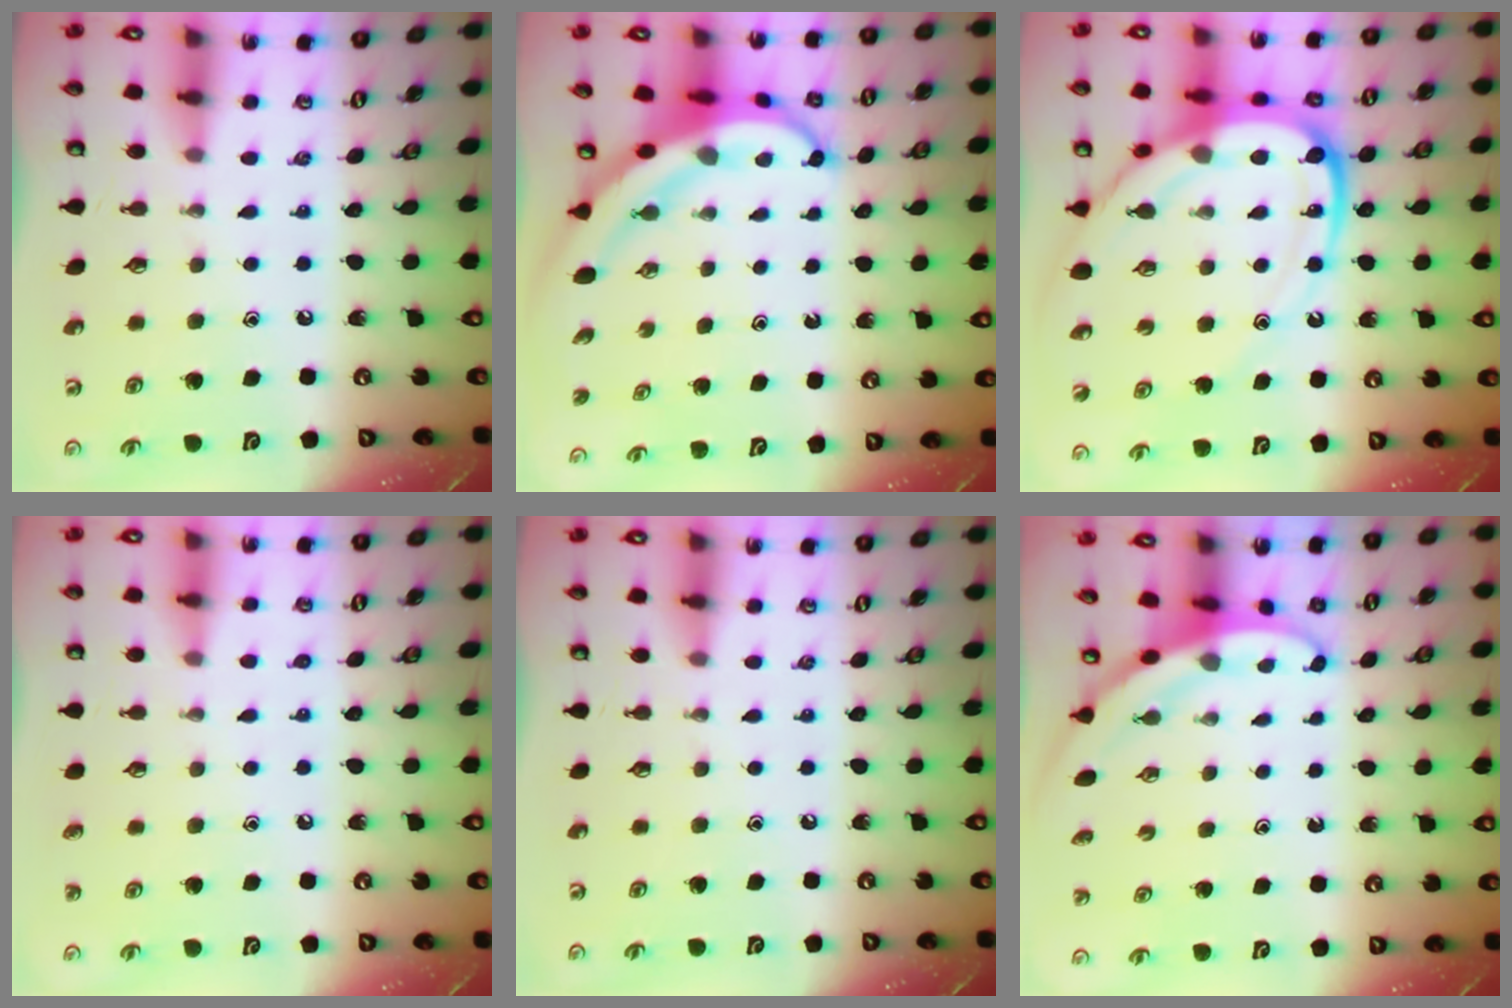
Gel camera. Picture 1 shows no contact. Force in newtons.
{"total": 6.3, "press": 6.1, "slide": 1.4}
{"total": 19.8, "press": 19.7, "slide": 2.1}
{"total": 3.3, "press": 3.3, "slide": 0.4}
{"total": 0.0}
{"total": 3.5, "press": 3.5, "slide": 0.1}